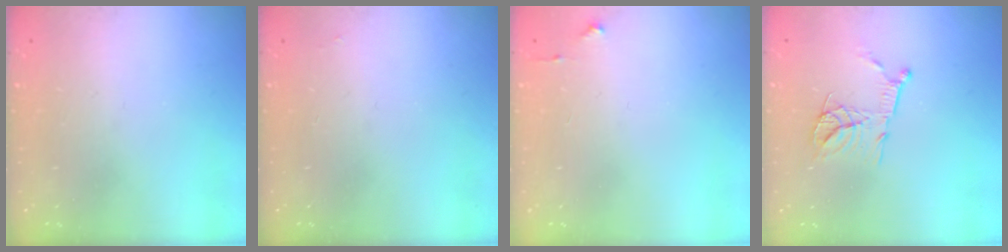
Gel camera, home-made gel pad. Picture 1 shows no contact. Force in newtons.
{"total": 1.9, "press": 1.9, "slide": 0.3}
{"total": 2.7, "press": 2.6, "slide": 0.4}
{"total": 13.9, "press": 13.9, "slide": 1.2}